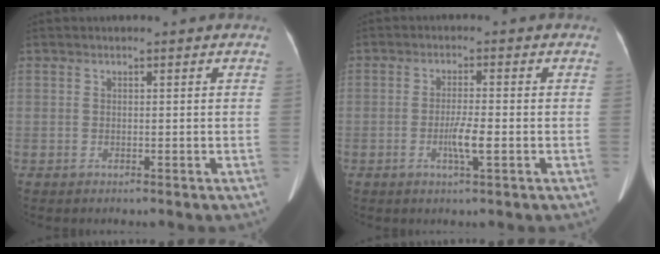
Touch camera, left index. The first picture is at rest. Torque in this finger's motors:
{"motor_torque": [0.07, 0.06, 0.08, 0.06]}